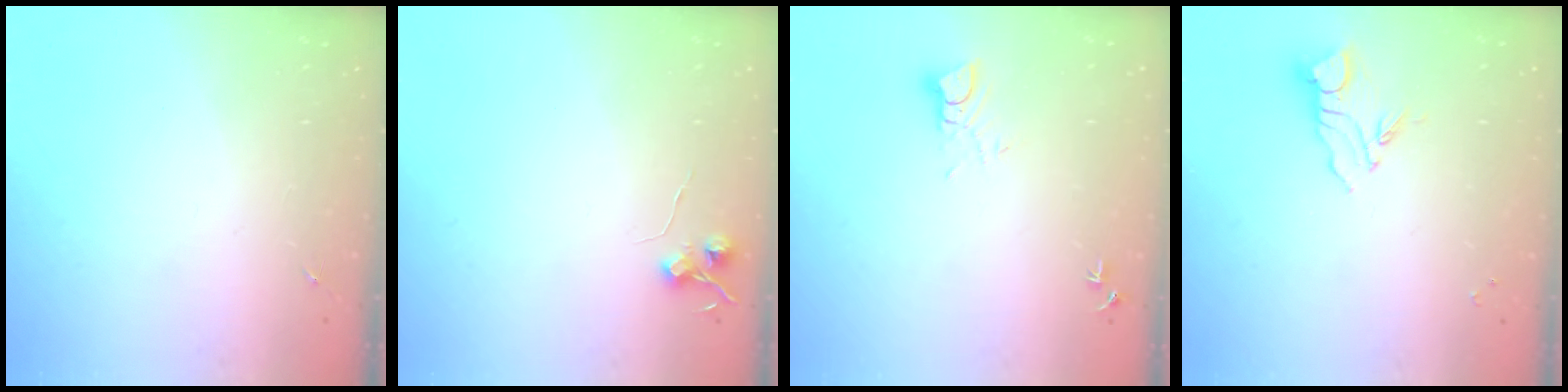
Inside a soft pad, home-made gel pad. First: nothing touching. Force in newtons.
{"total": 5.8, "press": 5.8, "slide": 0.7}
{"total": 3.6, "press": 3.6, "slide": 0.3}
{"total": 6.9, "press": 6.9, "slide": 0.7}